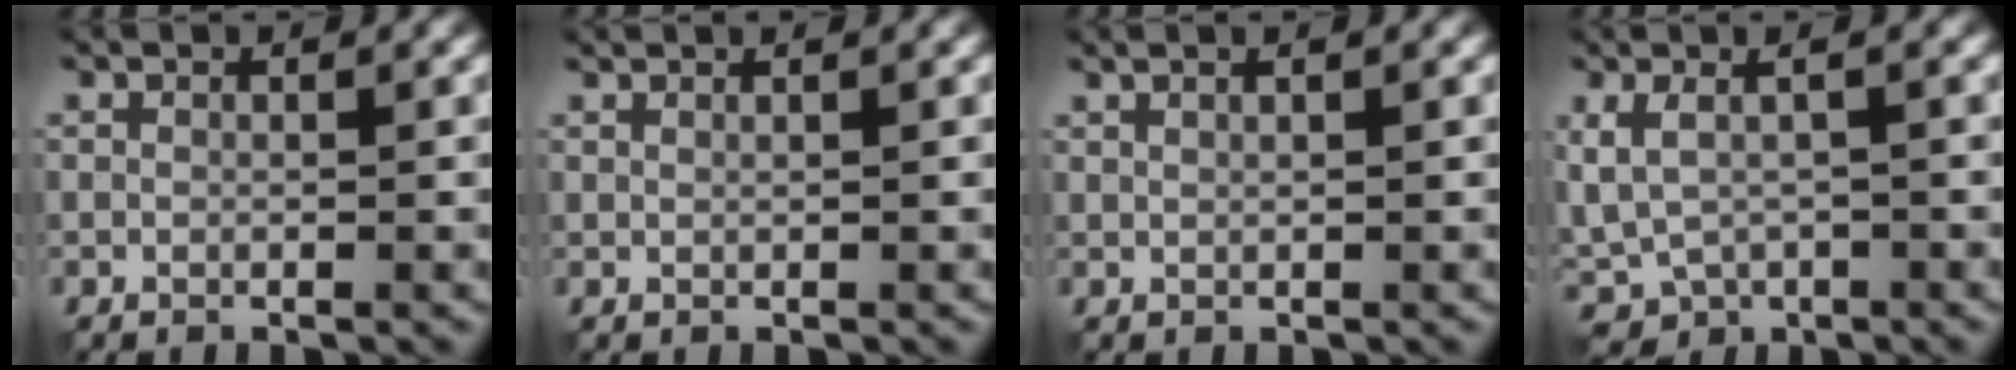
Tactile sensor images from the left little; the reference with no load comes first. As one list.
[{"total": 1.1, "force": [0.9, 0.3, 0.6], "torque": [-0.005, 0.001, 0.005]}, {"total": 2.5, "force": [1.5, 1.0, 1.8], "torque": [-0.016, 0.017, -0.001]}, {"total": 4.6, "force": [0.7, 2.0, 4.1], "torque": [-0.096, 0.001, 0.018]}]